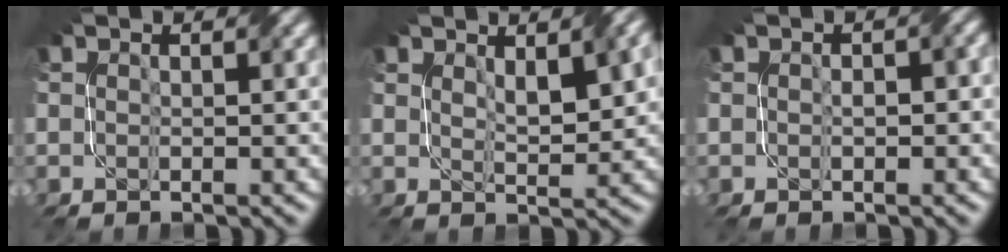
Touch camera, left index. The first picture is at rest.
{"total": 3.9, "force": [1.7, 1.2, 3.3], "torque": [-0.060, 0.000, 0.033]}
{"total": 1.3, "force": [-0.2, 0.6, 1.1], "torque": [-0.017, 0.002, -0.002]}